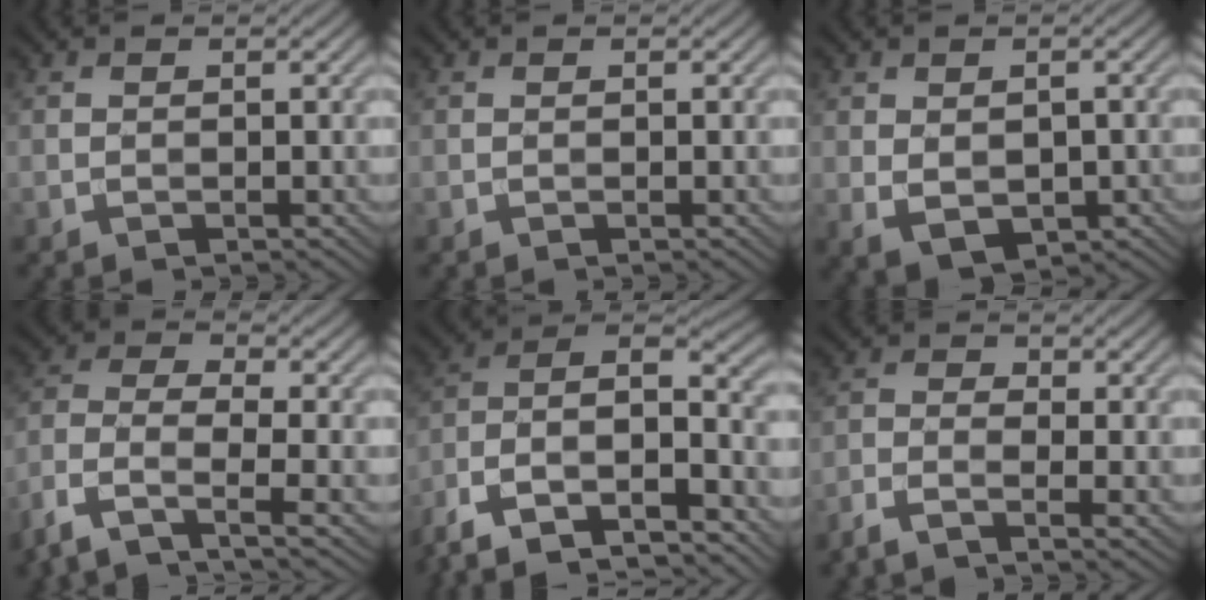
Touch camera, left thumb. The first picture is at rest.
{"total": 0.0}
{"total": 4.5, "force": [-0.9, 2.9, 3.3], "torque": [-0.064, -0.015, -0.006]}
{"total": 8.5, "force": [-5.4, 2.8, 6.0], "torque": [-0.123, -0.006, -0.120]}
{"total": 16.6, "force": [-8.7, 8.2, 11.5], "torque": [-0.270, -0.024, -0.142]}
{"total": 3.4, "force": [-2.3, 0.9, 2.3], "torque": [-0.053, -0.007, -0.052]}